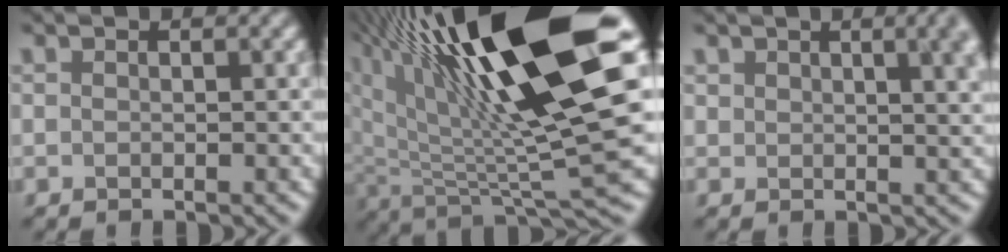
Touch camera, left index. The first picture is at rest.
{"total": 17.2, "force": [7.0, 4.6, 15.1], "torque": [-0.243, -0.010, 0.118]}
{"total": 5.1, "force": [2.5, 2.3, 3.9], "torque": [-0.036, 0.009, 0.039]}